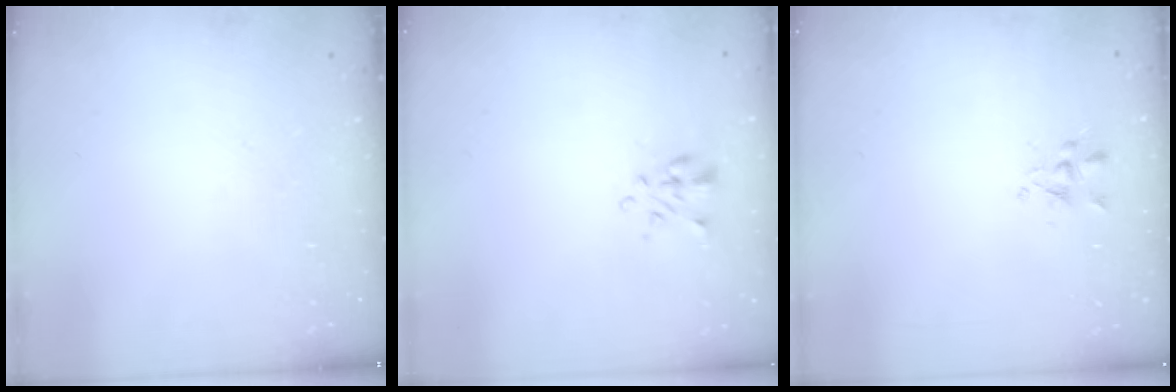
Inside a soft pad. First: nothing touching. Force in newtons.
{"total": 1.3, "press": 1.2, "slide": 0.7}
{"total": 1.8, "press": 1.7, "slide": 0.7}